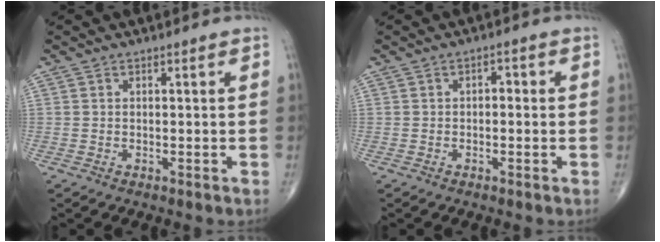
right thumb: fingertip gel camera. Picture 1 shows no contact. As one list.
[{"total": 1.7, "force": [0.0, 1.0, 1.4], "torque": [-0.009, 0.007, -0.005]}]